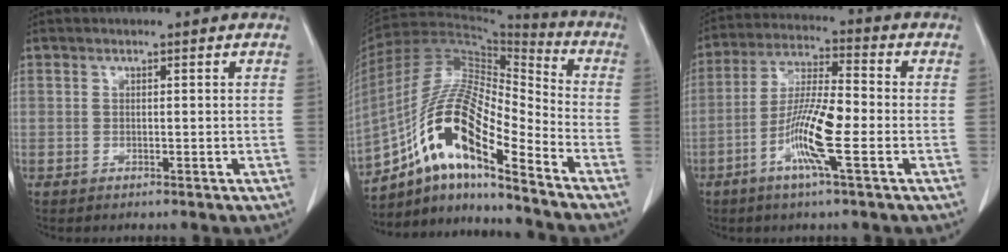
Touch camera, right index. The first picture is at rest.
{"total": 16.6, "force": [-9.6, 3.3, 13.2], "torque": [-0.256, 0.019, -0.169]}
{"total": 10.6, "force": [-3.5, 0.6, 10.0], "torque": [-0.198, -0.005, -0.073]}